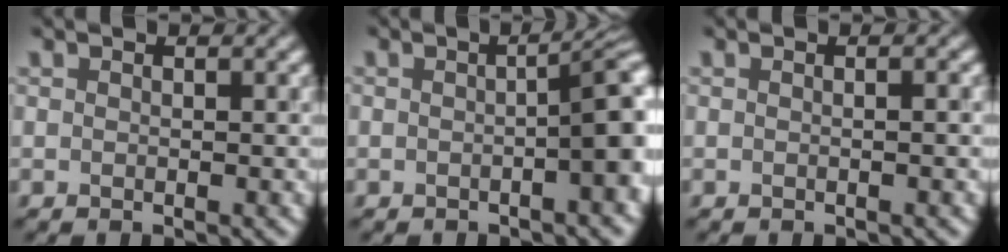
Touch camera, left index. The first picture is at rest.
{"total": 4.7, "force": [-0.7, 1.1, 4.6], "torque": [-0.049, 0.012, -0.007]}
{"total": 1.2, "force": [0.1, 0.5, 1.1], "torque": [-0.009, -0.002, -0.006]}